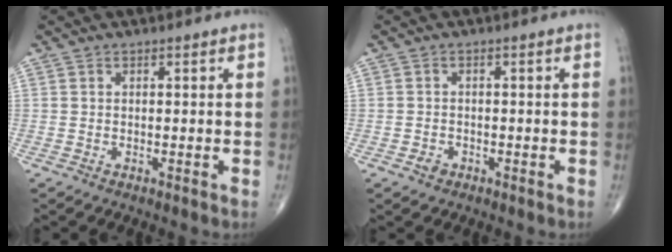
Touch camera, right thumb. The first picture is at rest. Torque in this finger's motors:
{"motor_torque": [0.22, -0.05, -0.23, -0.29, -0.01]}